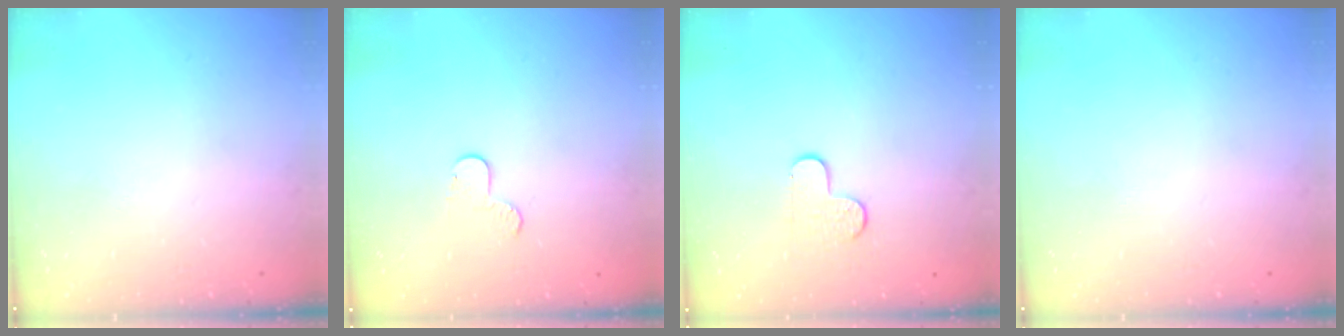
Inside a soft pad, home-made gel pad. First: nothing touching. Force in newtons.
{"total": 5.7, "press": 5.7, "slide": 0.5}
{"total": 4.6, "press": 4.5, "slide": 0.5}
{"total": 0.0}